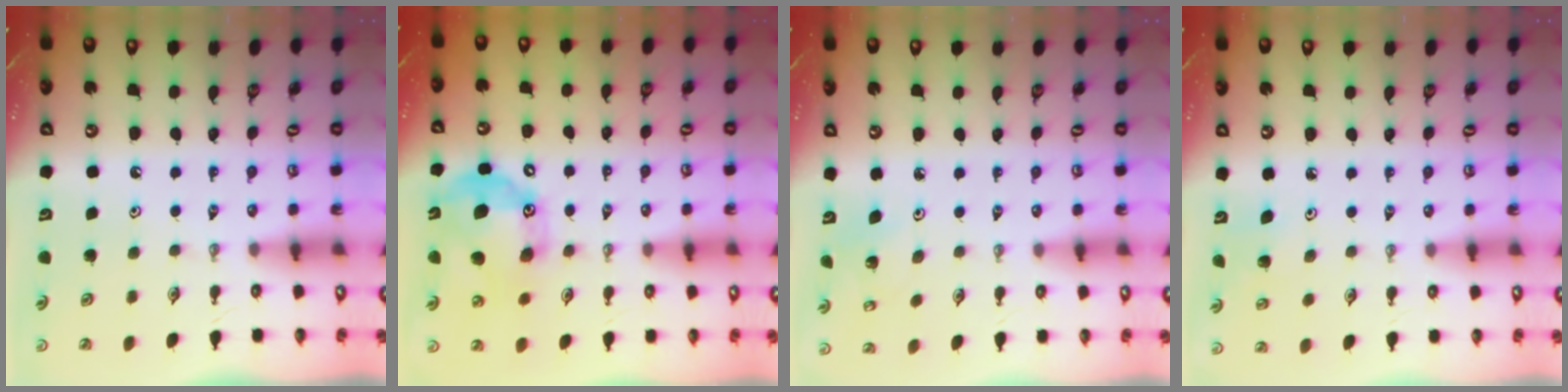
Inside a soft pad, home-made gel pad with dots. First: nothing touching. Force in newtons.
{"total": 17.5, "press": 17.5, "slide": 0.4}
{"total": 3.3, "press": 3.3, "slide": 0.2}
{"total": 4.1, "press": 4.1, "slide": 0.3}